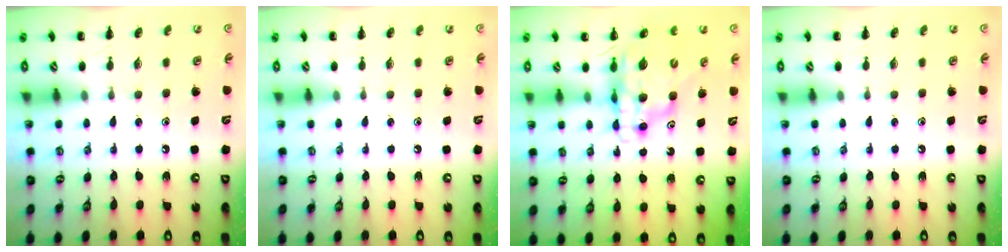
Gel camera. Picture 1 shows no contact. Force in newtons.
{"total": 0.0}
{"total": 12.6, "press": 12.1, "slide": 3.4}
{"total": 0.0}